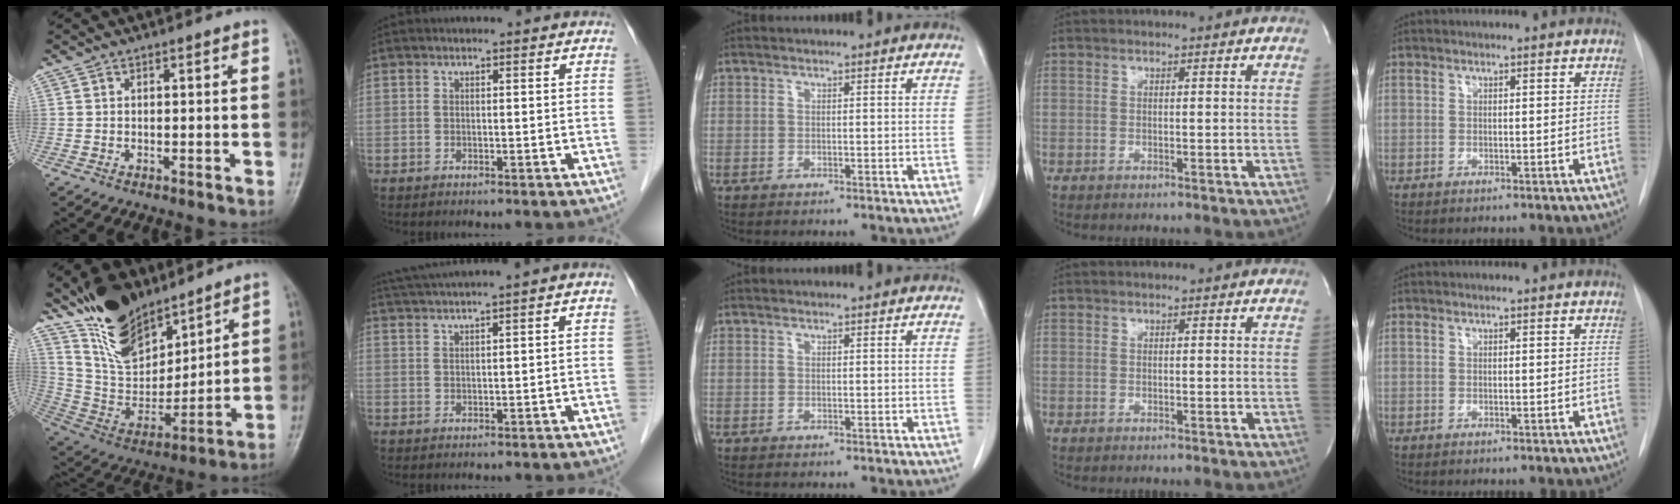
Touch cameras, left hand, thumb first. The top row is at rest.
{"thumb": {"total": 17.5, "force": [13.0, 8.1, 8.5], "torque": [-0.099, -0.076, 0.249]}, "index": {"total": 4.7, "force": [3.7, -1.4, 2.6], "torque": [-0.055, 0.014, 0.075]}}